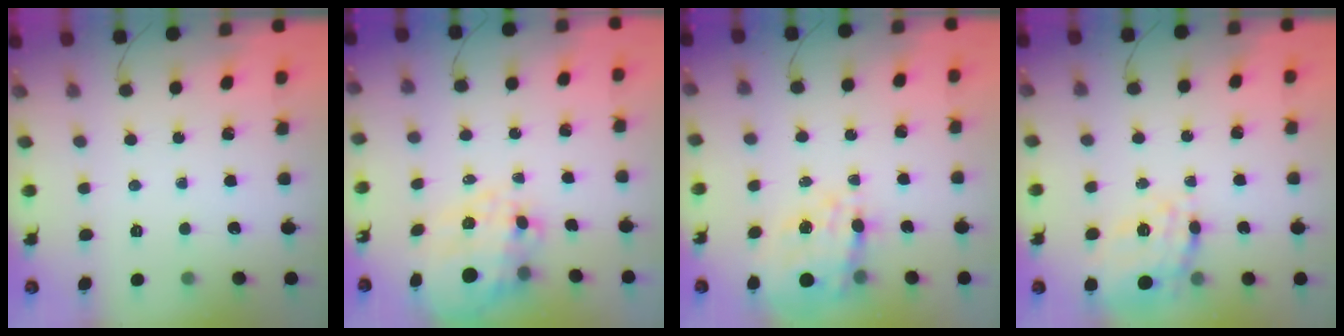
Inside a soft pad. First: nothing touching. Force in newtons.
{"total": 12.5, "press": 12.2, "slide": 2.5}
{"total": 14.7, "press": 14.2, "slide": 3.8}
{"total": 18.0, "press": 17.7, "slide": 2.9}